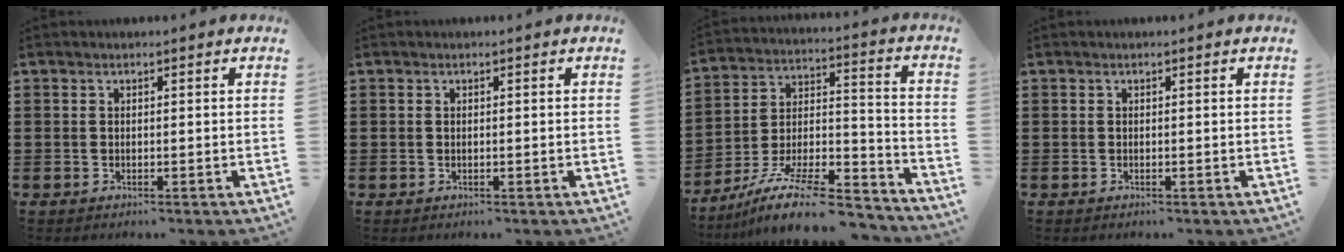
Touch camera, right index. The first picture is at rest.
{"total": 0.0}
{"total": 12.6, "force": [-10.2, 2.7, 6.9], "torque": [-0.109, 0.033, -0.191]}
{"total": 0.0}